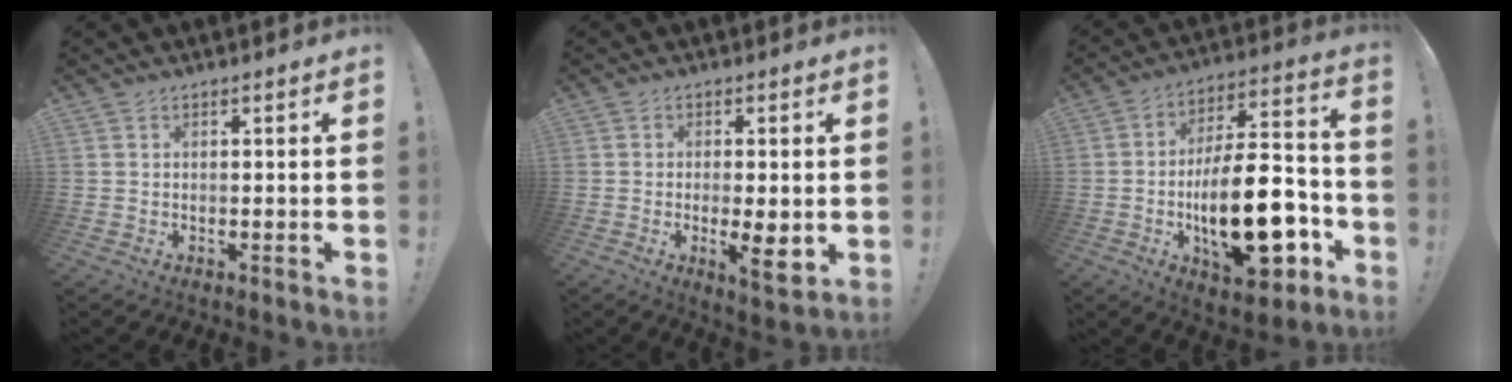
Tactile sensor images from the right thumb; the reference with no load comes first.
{"total": 7.4, "force": [-1.5, 1.9, 7.0], "torque": [-0.097, -0.011, -0.022]}
{"total": 24.6, "force": [-7.2, 10.4, 21.1], "torque": [-0.358, 0.045, -0.110]}